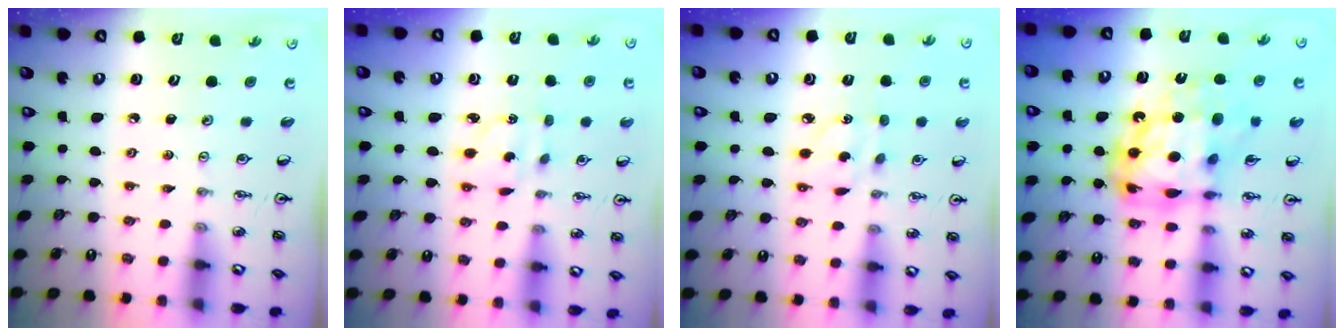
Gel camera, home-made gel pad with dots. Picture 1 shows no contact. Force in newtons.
{"total": 3.8, "press": 3.7, "slide": 0.8}
{"total": 3.7, "press": 3.7, "slide": 0.3}
{"total": 17.8, "press": 17.7, "slide": 1.7}